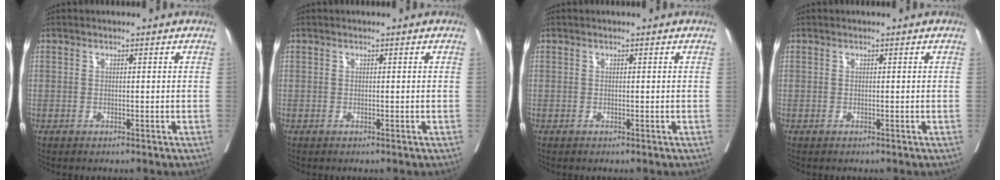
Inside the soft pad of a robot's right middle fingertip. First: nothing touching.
{"total": 0.0}
{"total": 0.0}
{"total": 0.0}